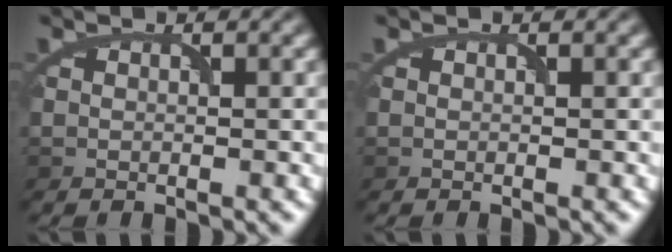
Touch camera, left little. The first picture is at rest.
{"total": 0.0}